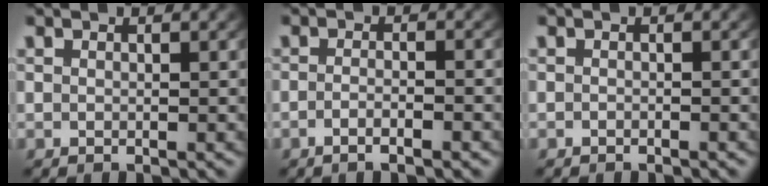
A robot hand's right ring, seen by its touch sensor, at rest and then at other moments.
{"total": 2.2, "force": [-1.8, 0.1, 1.3], "torque": [-0.027, -0.004, -0.032]}
{"total": 0.6, "force": [-0.6, -0.1, 0.0], "torque": [-0.005, -0.007, -0.005]}